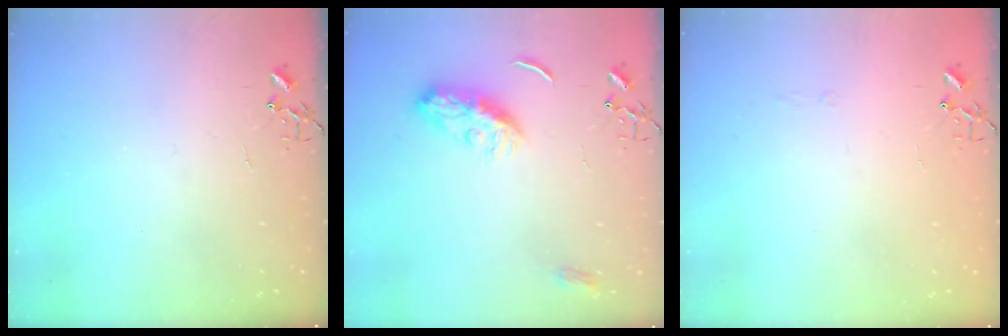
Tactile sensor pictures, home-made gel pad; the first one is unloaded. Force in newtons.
{"total": 9.8, "press": 9.8, "slide": 0.2}
{"total": 2.6, "press": 2.6, "slide": 0.5}